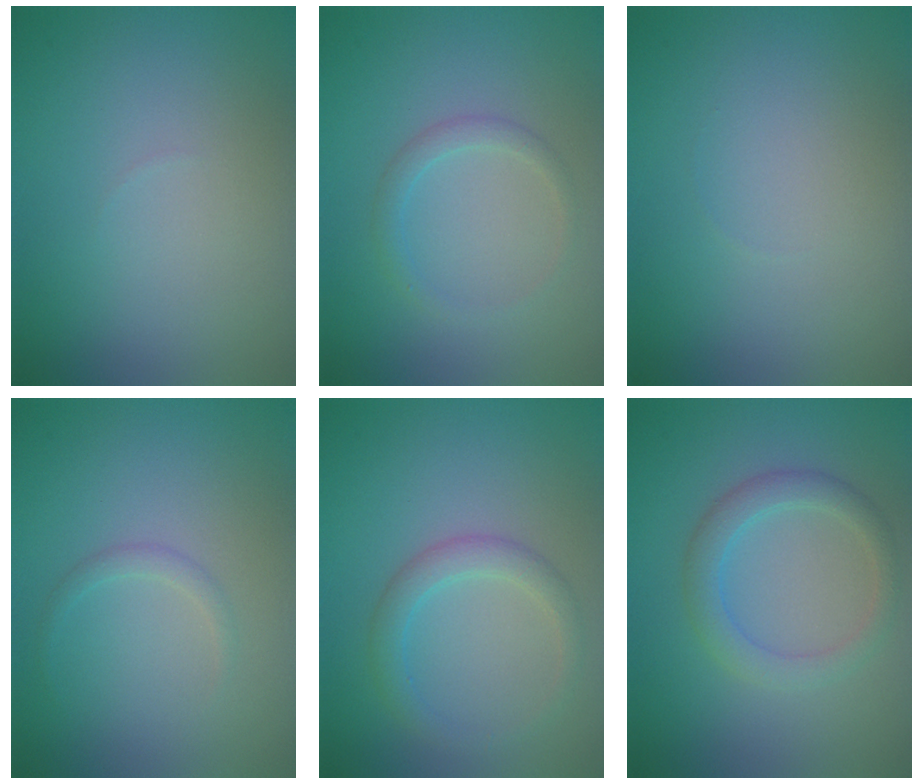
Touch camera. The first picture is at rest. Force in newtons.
{"total": 1.5, "press": 1.5, "slide": 0.1}
{"total": 0.0}
{"total": 0.9, "press": 0.9, "slide": 0.1}
{"total": 2.4, "press": 2.4, "slide": 0.1}
{"total": 2.8, "press": 2.8, "slide": 0.2}